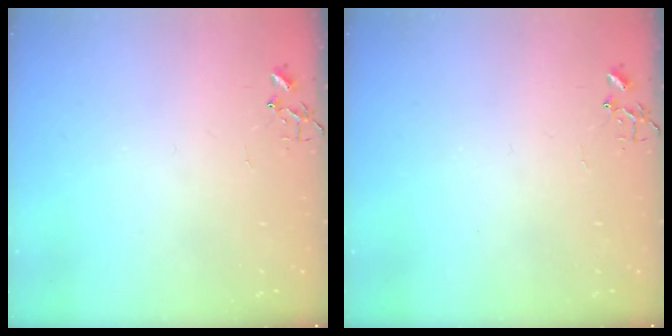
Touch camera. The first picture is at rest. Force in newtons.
{"total": 0.0}